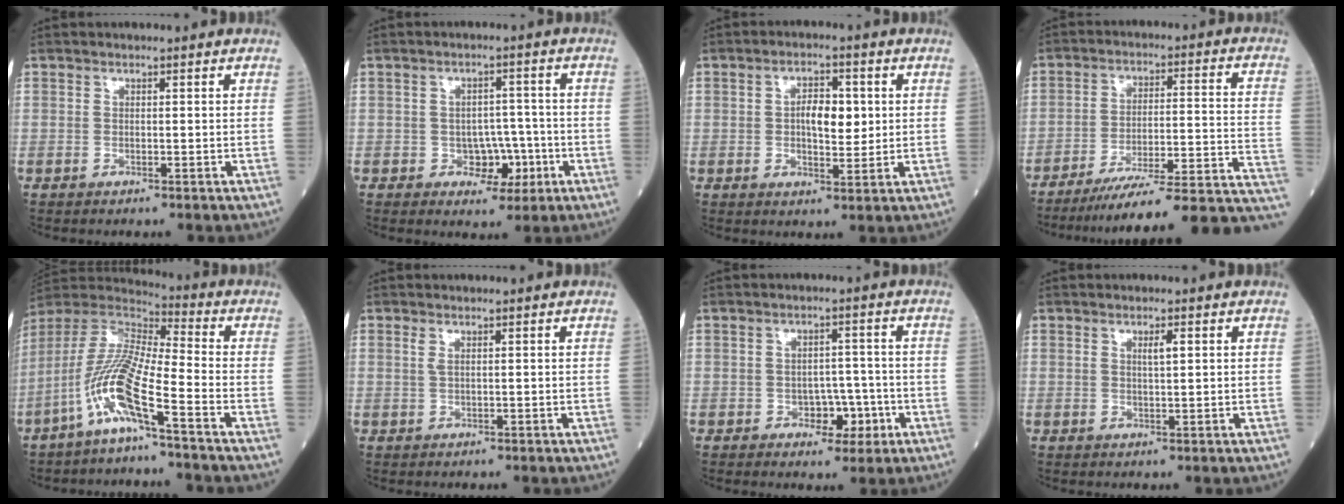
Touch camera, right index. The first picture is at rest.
{"total": 4.6, "force": [-1.7, 3.1, 3.0], "torque": [-0.035, 0.012, -0.020]}
{"total": 5.6, "force": [0.7, 2.5, 5.0], "torque": [-0.081, 0.007, 0.013]}
{"total": 20.3, "force": [-16.9, -0.1, 11.4], "torque": [-0.093, 0.012, -0.239]}
{"total": 12.0, "force": [-6.1, 0.3, 10.4], "torque": [-0.230, -0.009, -0.130]}
{"total": 0.8, "force": [0.4, 0.1, 0.7], "torque": [-0.023, 0.002, 0.007]}
{"total": 4.3, "force": [-1.8, 2.6, 2.9], "torque": [-0.033, 0.009, -0.023]}
{"total": 1.7, "force": [0.6, 0.2, 1.5], "torque": [-0.026, -0.001, 0.009]}